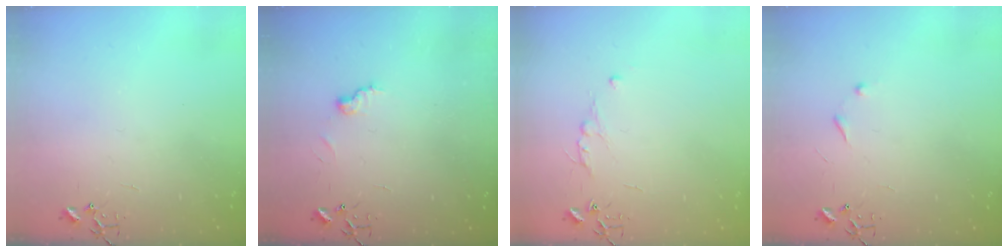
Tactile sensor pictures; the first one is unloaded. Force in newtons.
{"total": 7.4, "press": 7.4, "slide": 0.4}
{"total": 4.8, "press": 4.8, "slide": 0.7}
{"total": 6.0, "press": 6.0, "slide": 0.6}